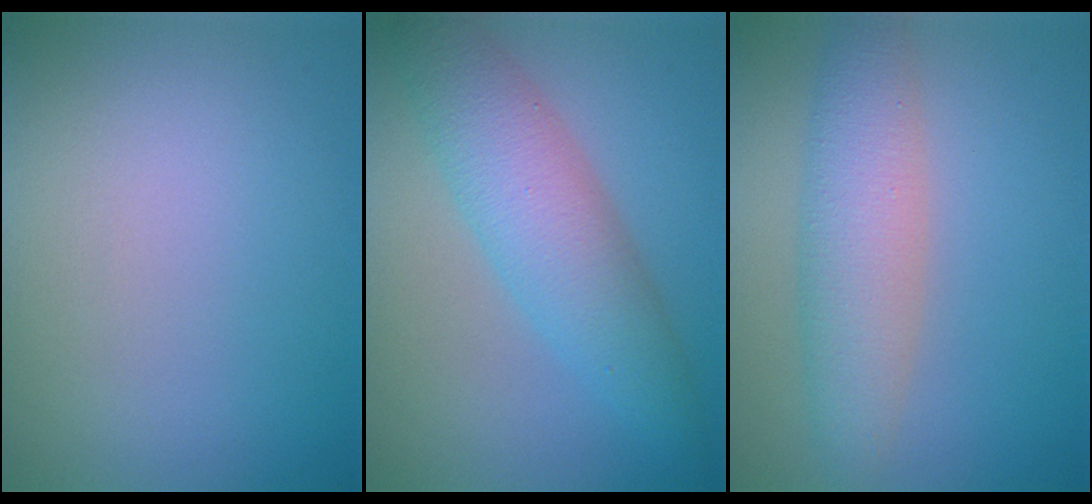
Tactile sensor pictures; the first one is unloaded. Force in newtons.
{"total": 5.6, "press": 5.6, "slide": 0.2}
{"total": 4.6, "press": 4.6, "slide": 0.1}